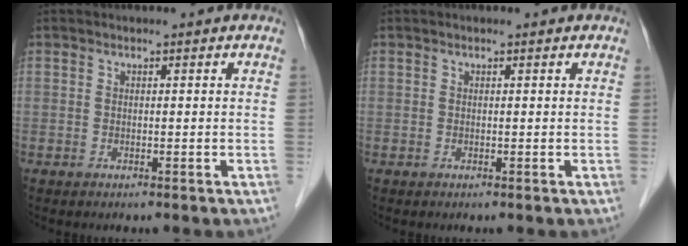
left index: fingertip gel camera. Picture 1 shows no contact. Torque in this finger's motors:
{"motor_torque": [0.62, -0.66, 0.07, -0.01]}